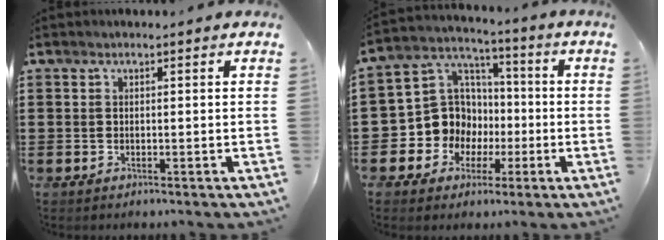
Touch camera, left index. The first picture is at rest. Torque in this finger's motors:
{"motor_torque": [1.44, 0.70, 0.50, 0.06]}